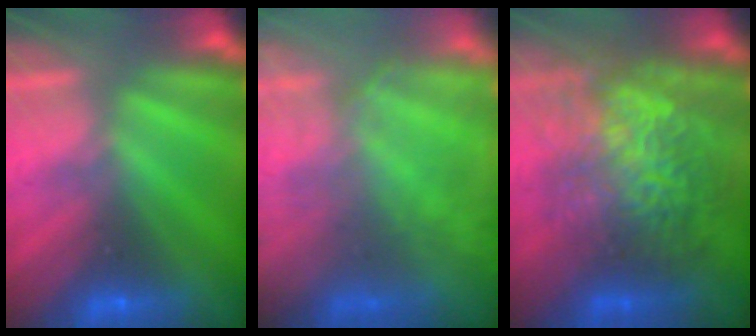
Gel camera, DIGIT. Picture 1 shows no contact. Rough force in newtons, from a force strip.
{"total": 11.4}
{"total": 13.2}